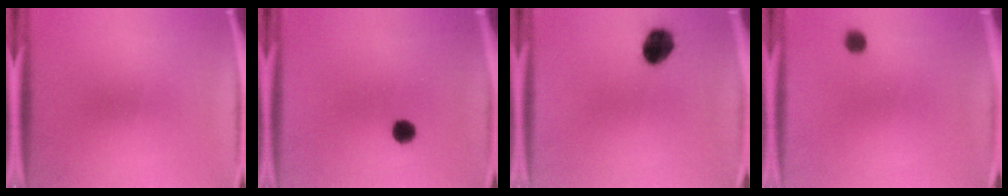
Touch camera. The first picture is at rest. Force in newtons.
{"total": 2.8}
{"total": 8.0}
{"total": 2.6}